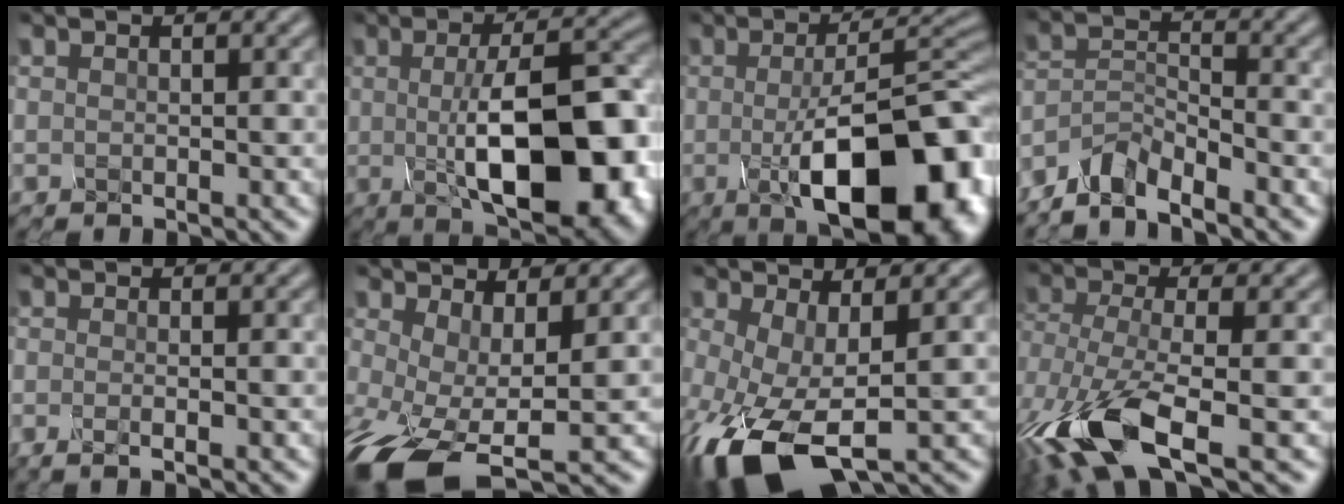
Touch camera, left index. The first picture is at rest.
{"total": 11.1, "force": [-1.5, 3.8, 10.3], "torque": [-0.155, -0.008, -0.005]}
{"total": 13.5, "force": [-3.6, 5.1, 12.0], "torque": [-0.152, -0.003, -0.033]}
{"total": 5.0, "force": [-4.9, 0.6, 0.8], "torque": [-0.031, 0.000, -0.079]}
{"total": 1.9, "force": [-0.9, 0.7, 1.6], "torque": [-0.020, -0.008, -0.009]}
{"total": 7.1, "force": [-3.3, 2.2, 5.9], "torque": [-0.150, -0.025, -0.033]}
{"total": 8.5, "force": [-3.8, 3.2, 7.0], "torque": [-0.188, -0.036, -0.034]}
{"total": 8.9, "force": [-4.9, 3.0, 6.8], "torque": [-0.172, -0.007, -0.074]}